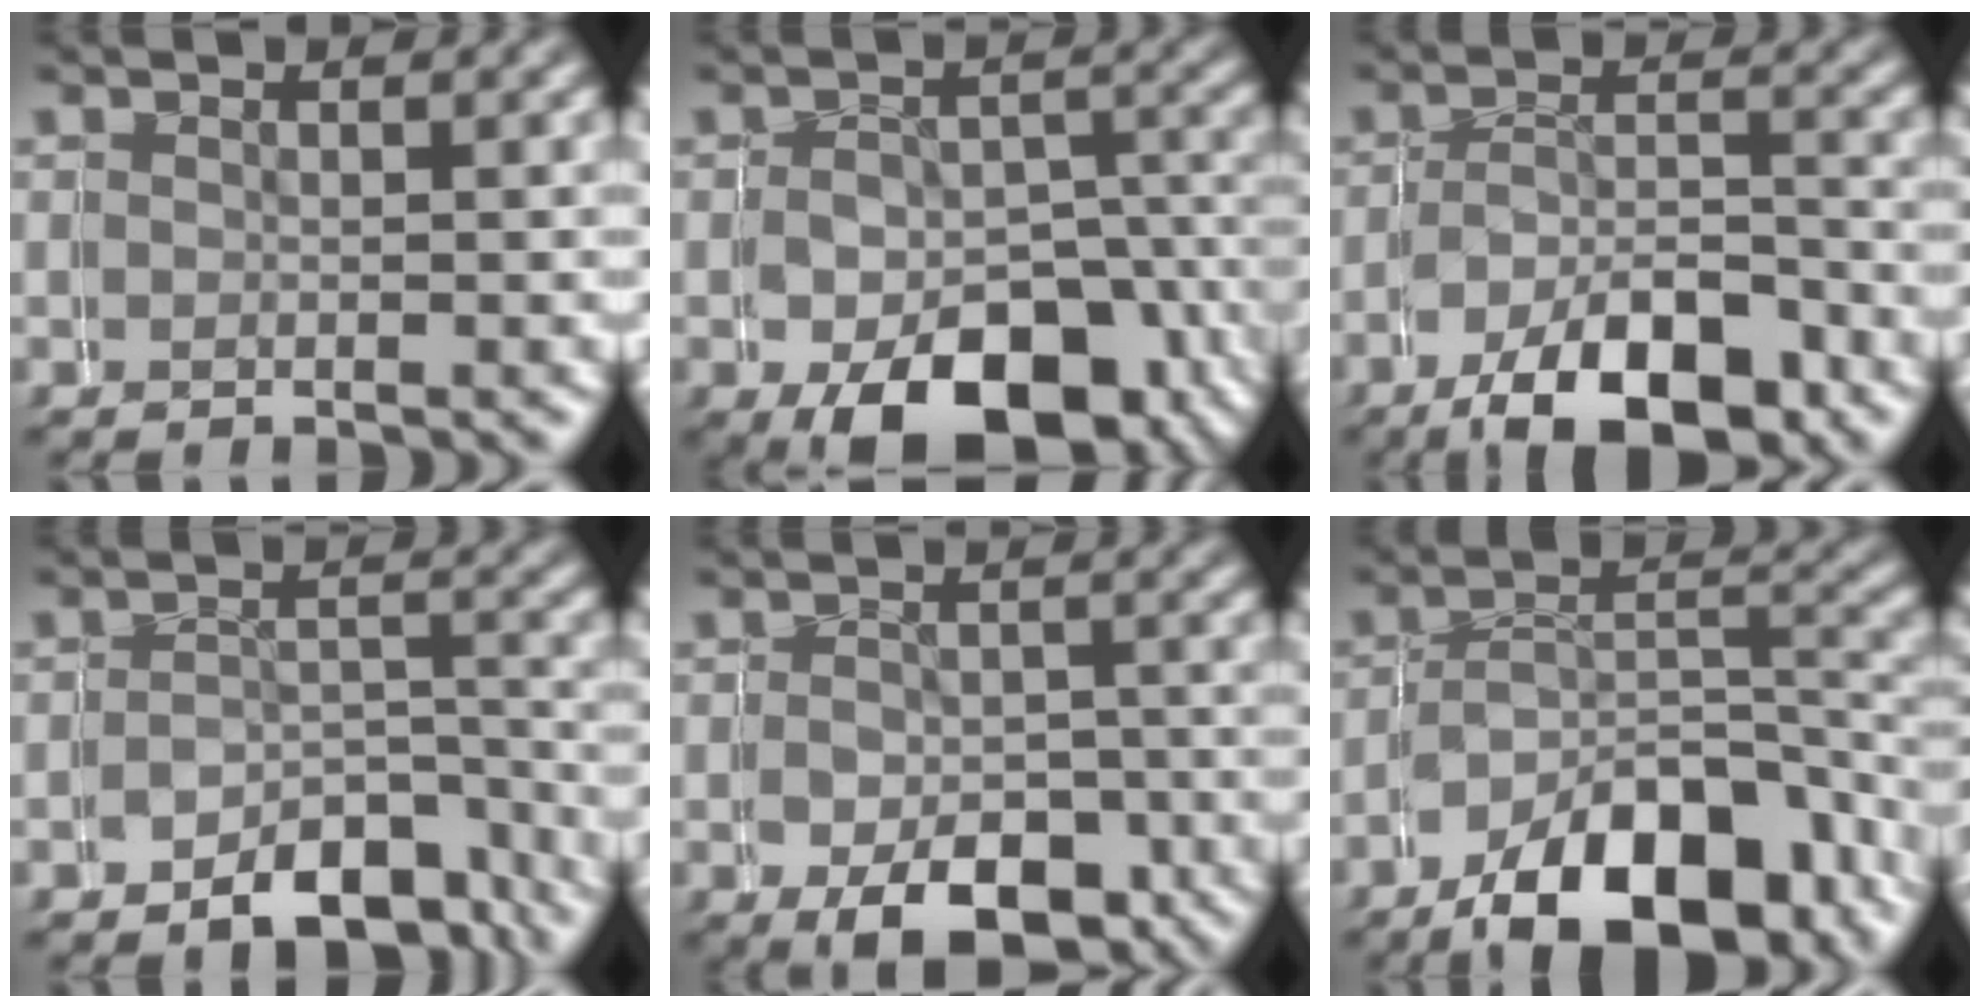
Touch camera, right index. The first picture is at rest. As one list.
[{"total": 10.0, "force": [-4.9, 6.4, 6.0], "torque": [-0.093, -0.038, -0.061]}, {"total": 7.5, "force": [-5.3, 3.5, 4.0], "torque": [-0.056, -0.026, -0.074]}, {"total": 5.8, "force": [-5.3, 2.3, 0.9], "torque": [-0.001, -0.010, -0.079]}, {"total": 6.8, "force": [-4.3, 3.9, 3.5], "torque": [-0.051, -0.022, -0.061]}, {"total": 10.2, "force": [-6.6, 4.8, 6.1], "torque": [-0.070, -0.023, -0.091]}]